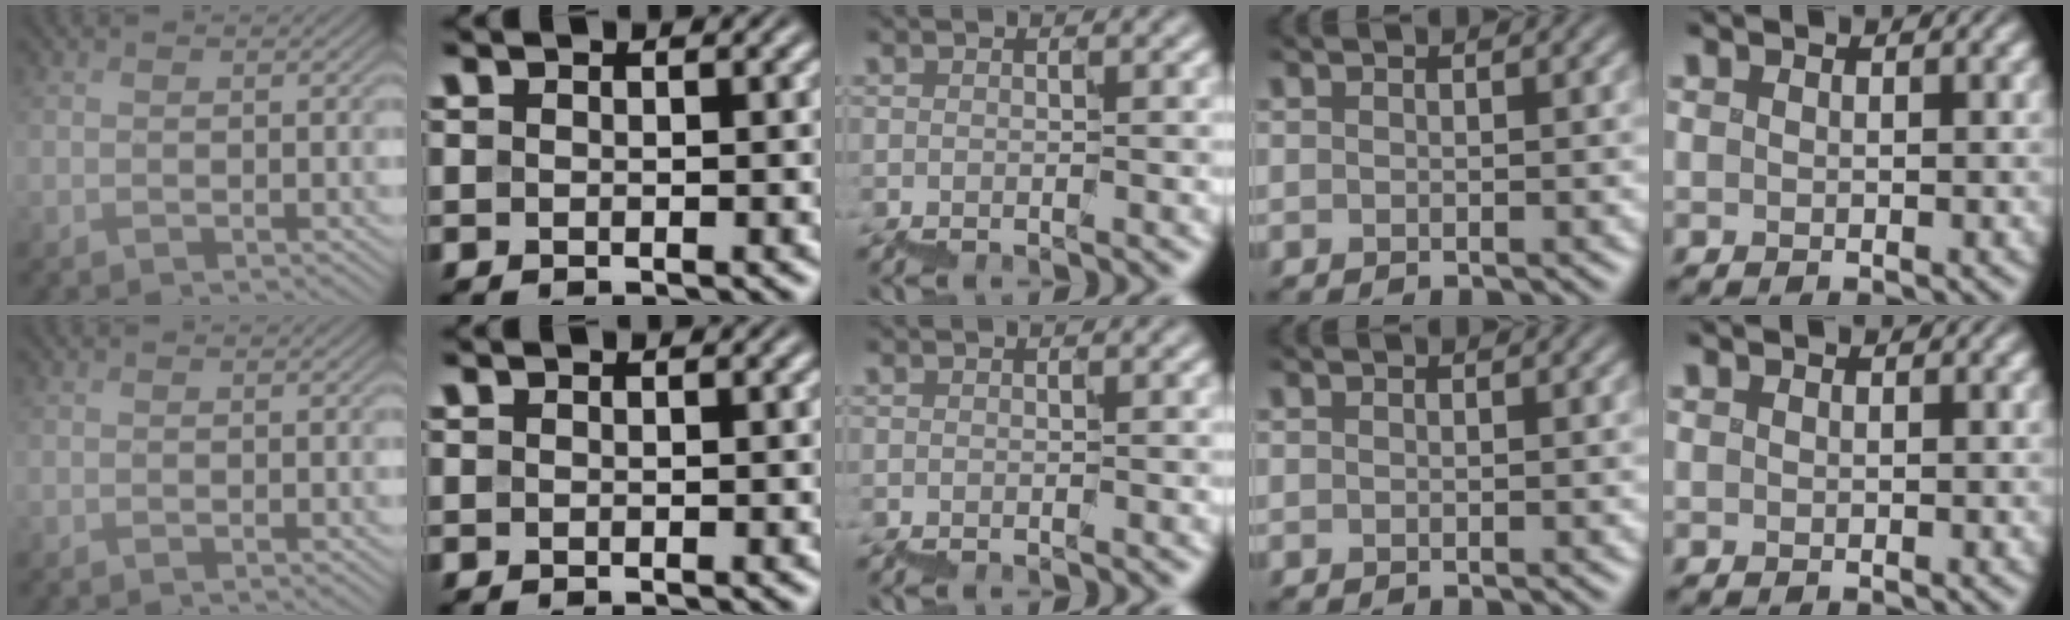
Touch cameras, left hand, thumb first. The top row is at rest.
{}